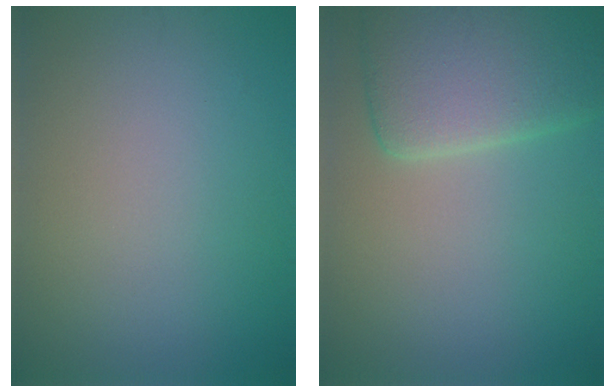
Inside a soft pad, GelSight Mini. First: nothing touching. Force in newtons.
{"total": 7.1, "press": 7.1, "slide": 0.7}